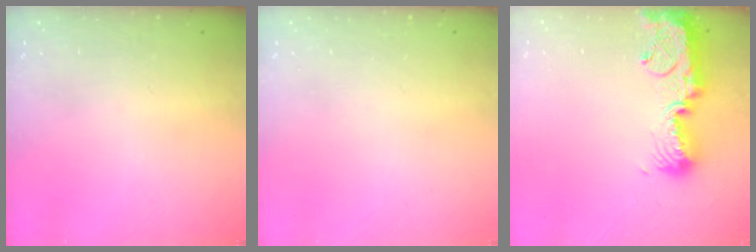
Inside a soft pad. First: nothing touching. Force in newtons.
{"total": 0.0}
{"total": 13.1, "press": 13.1, "slide": 0.8}